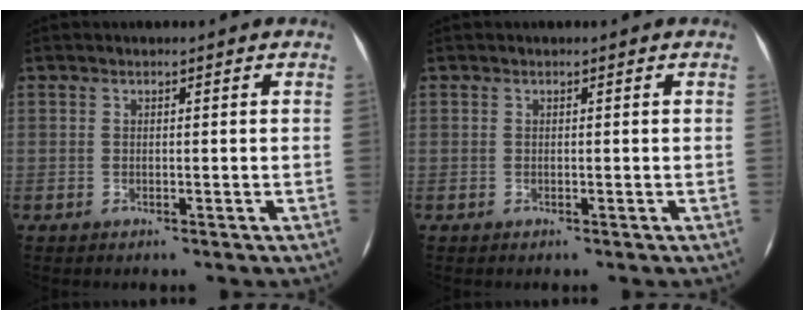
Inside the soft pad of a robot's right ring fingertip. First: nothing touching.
{"total": 0.0}